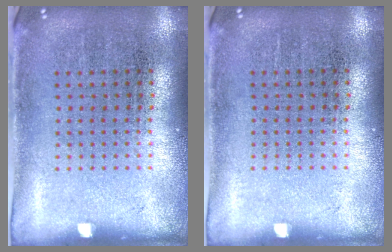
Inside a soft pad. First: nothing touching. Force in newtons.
{"total": 0.0}